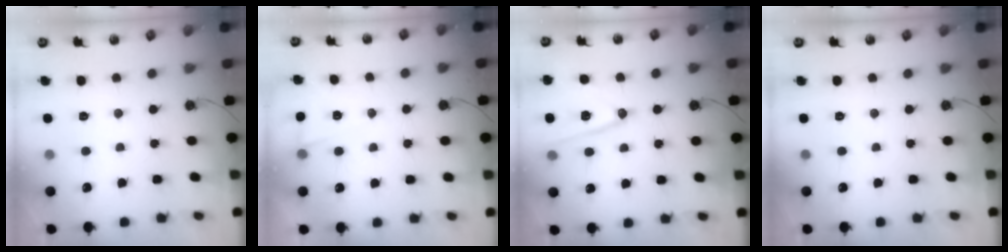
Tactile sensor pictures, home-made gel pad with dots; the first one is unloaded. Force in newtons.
{"total": 3.6, "press": 3.1, "slide": 1.8}
{"total": 12.3, "press": 12.0, "slide": 2.9}
{"total": 0.0}